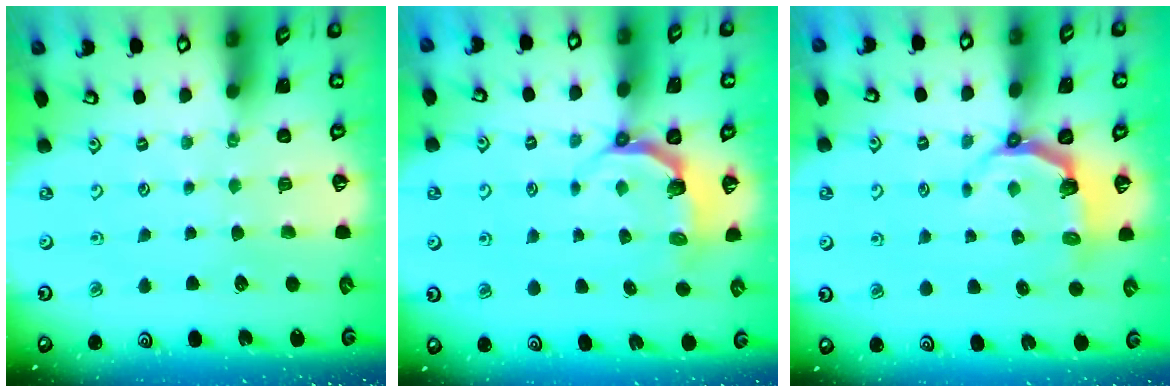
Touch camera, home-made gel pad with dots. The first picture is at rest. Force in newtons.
{"total": 4.6, "press": 3.0, "slide": 3.5}
{"total": 4.6, "press": 3.0, "slide": 3.4}